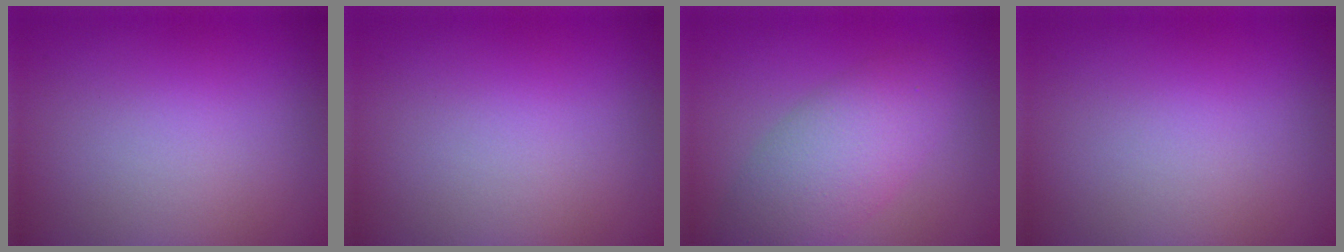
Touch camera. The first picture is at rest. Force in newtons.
{"total": 0.0}
{"total": 5.1, "press": 5.1, "slide": 0.3}
{"total": 0.0}